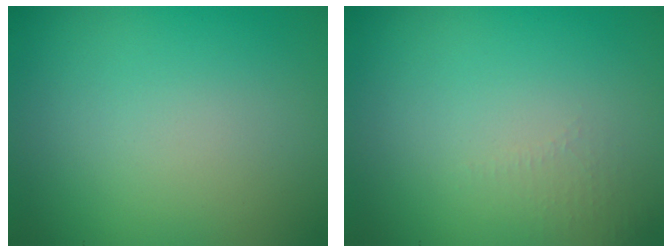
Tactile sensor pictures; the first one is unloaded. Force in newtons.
{"total": 1.0, "press": 0.9, "slide": 0.3}